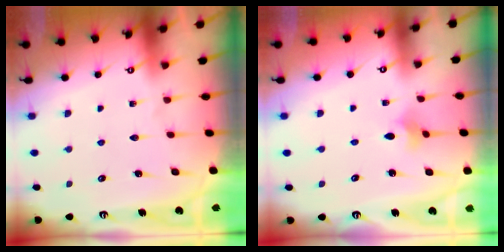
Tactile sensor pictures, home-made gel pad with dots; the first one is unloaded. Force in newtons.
{"total": 2.1, "press": 2.1, "slide": 0.5}